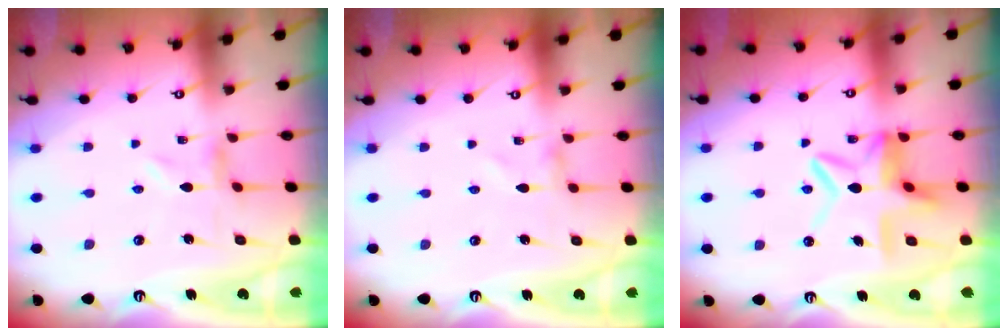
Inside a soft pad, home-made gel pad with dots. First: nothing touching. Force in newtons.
{"total": 0.9, "press": 0.9, "slide": 0.1}
{"total": 10.7, "press": 10.6, "slide": 1.1}